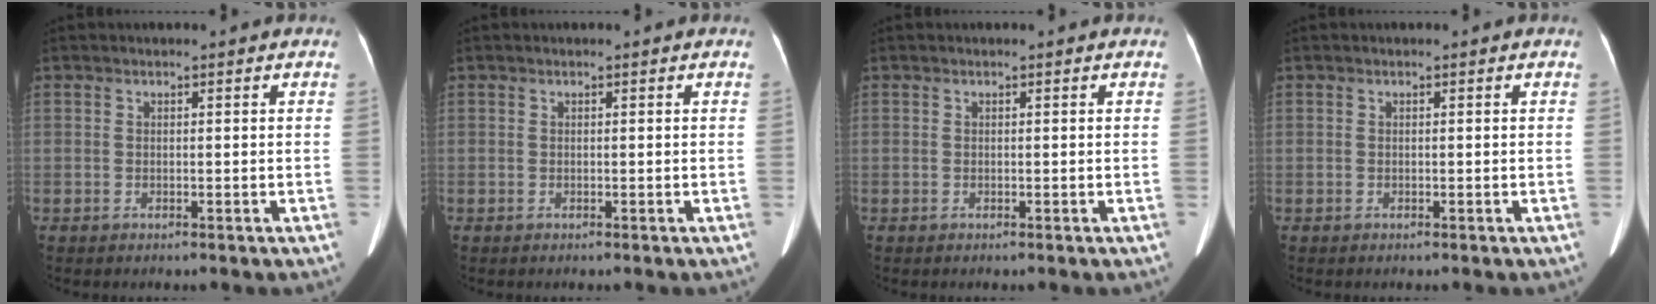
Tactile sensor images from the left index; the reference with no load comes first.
{"total": 0.0}
{"total": 0.0}
{"total": 0.0}